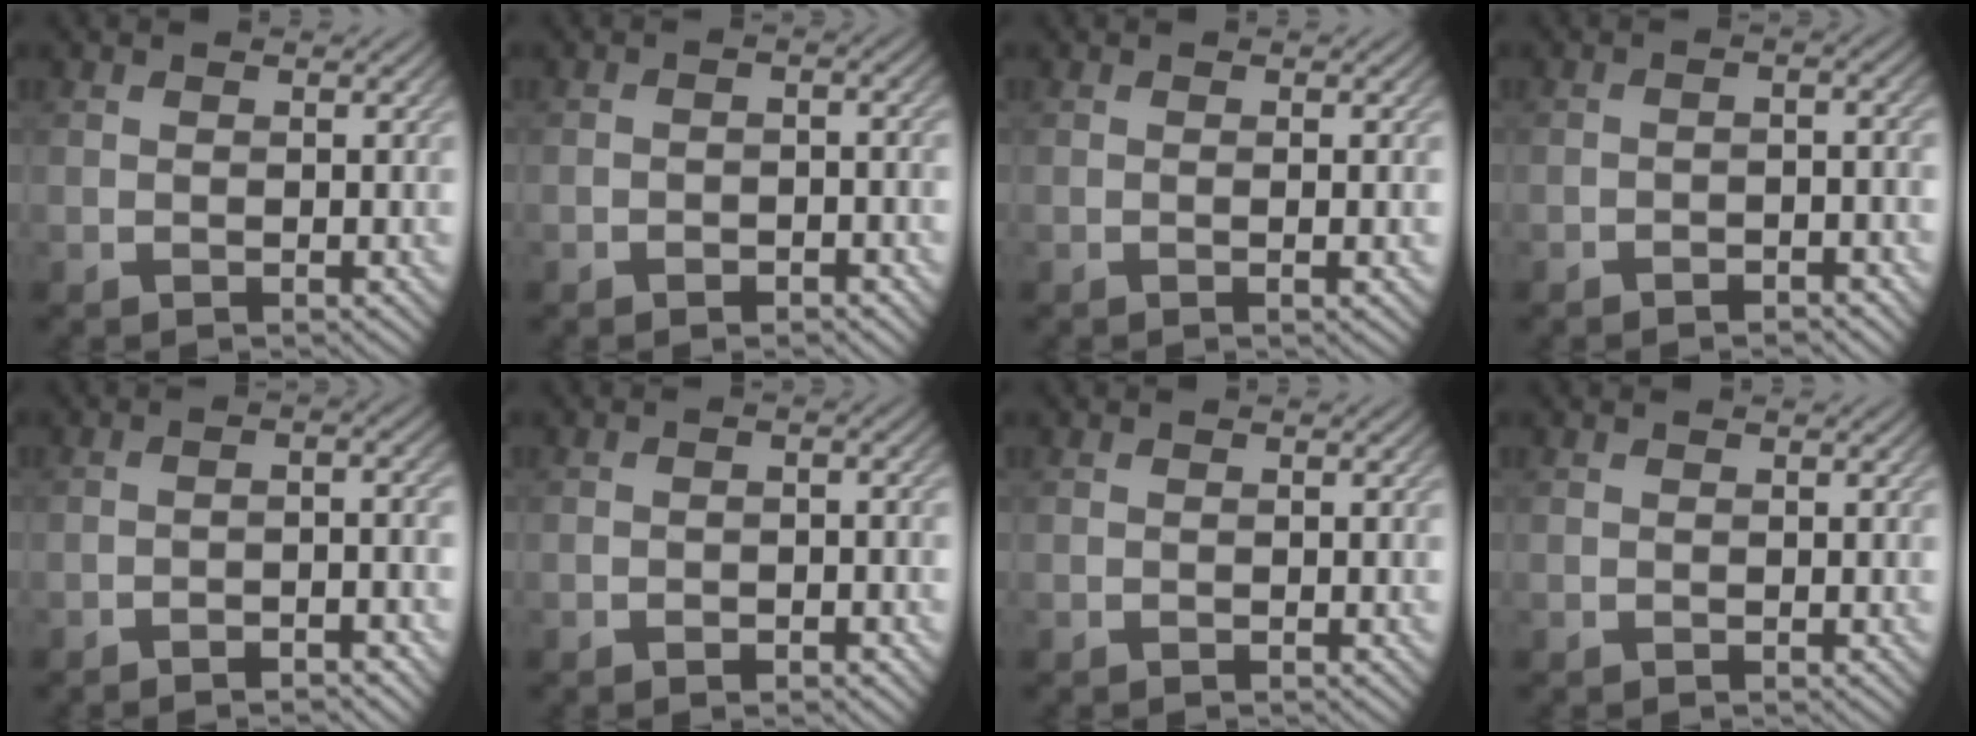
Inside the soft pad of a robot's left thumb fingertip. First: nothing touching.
{"total": 2.5, "force": [-1.6, 0.8, 1.7], "torque": [-0.028, 0.004, -0.026]}
{"total": 1.5, "force": [0.0, 0.1, 1.5], "torque": [-0.026, 0.002, -0.005]}
{"total": 3.0, "force": [-2.2, 0.4, 2.0], "torque": [-0.035, 0.009, -0.036]}
{"total": 4.2, "force": [-2.7, 0.6, 3.2], "torque": [-0.052, 0.014, -0.048]}
{"total": 2.6, "force": [-1.5, 0.8, 2.1], "torque": [-0.032, 0.007, -0.021]}
{"total": 0.0}
{"total": 0.0}